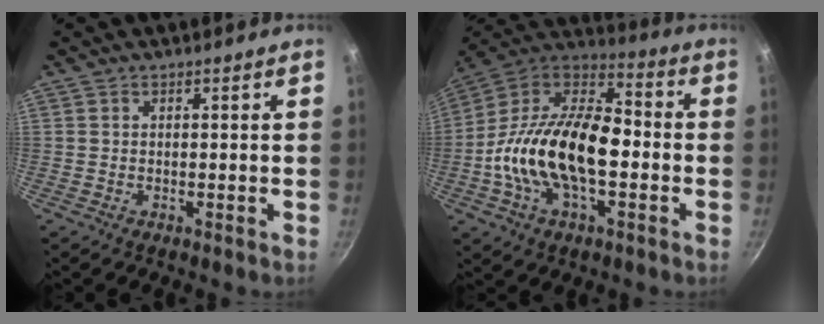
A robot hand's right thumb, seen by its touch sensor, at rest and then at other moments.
{"total": 23.3, "force": [-3.7, 12.8, 19.1], "torque": [-0.332, 0.047, -0.083]}